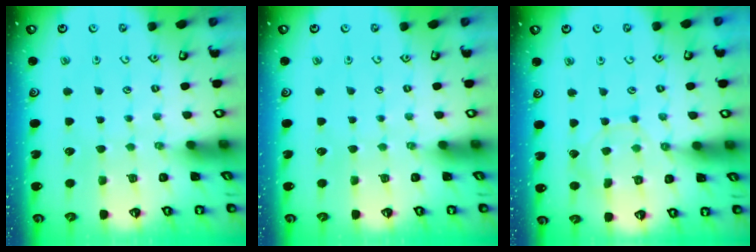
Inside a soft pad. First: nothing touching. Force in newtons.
{"total": 0.0}
{"total": 7.9, "press": 7.8, "slide": 0.9}